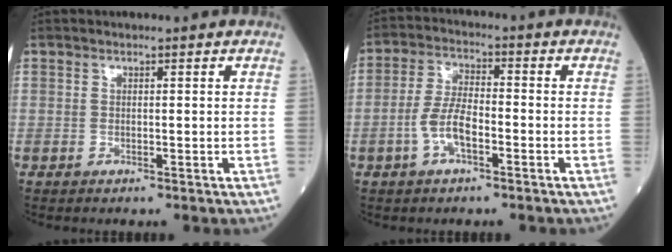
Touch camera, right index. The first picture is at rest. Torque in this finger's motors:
{"motor_torque": [0.55, -0.17, 0.23, 0.05]}